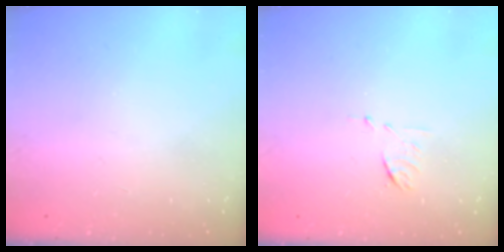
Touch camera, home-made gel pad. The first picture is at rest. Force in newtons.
{"total": 5.9, "press": 5.9, "slide": 0.5}